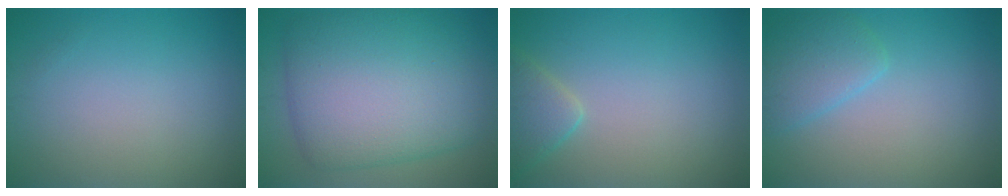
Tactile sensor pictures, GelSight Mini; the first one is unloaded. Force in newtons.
{"total": 11.6, "press": 11.6, "slide": 0.3}
{"total": 2.6, "press": 2.6, "slide": 0.2}
{"total": 2.9, "press": 2.9, "slide": 0.1}